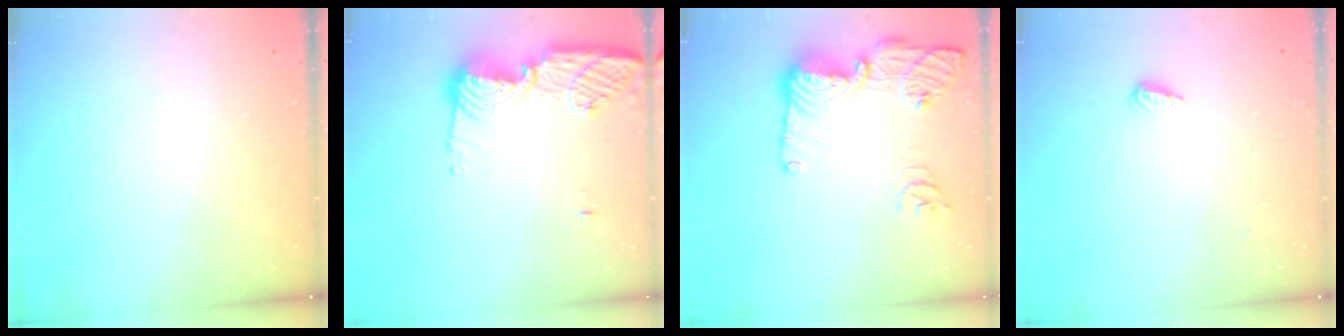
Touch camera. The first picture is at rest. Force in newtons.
{"total": 12.0, "press": 12.0, "slide": 1.1}
{"total": 16.2, "press": 16.2, "slide": 1.7}
{"total": 3.9, "press": 3.8, "slide": 0.6}